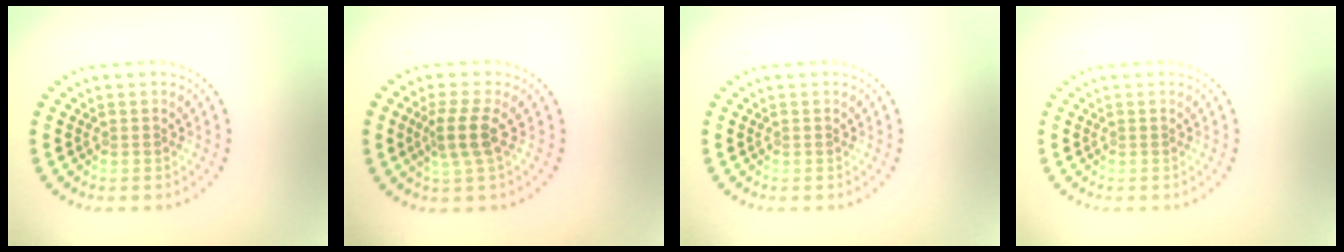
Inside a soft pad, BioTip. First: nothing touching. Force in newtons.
{"total": 2.8, "press": 2.2, "slide": 1.8}
{"total": 0.0}
{"total": 0.0}